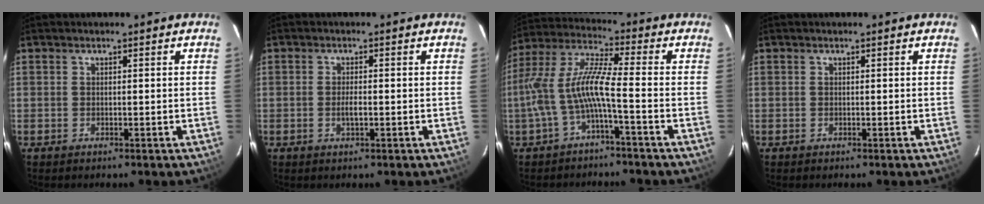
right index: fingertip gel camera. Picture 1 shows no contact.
{"total": 2.2, "force": [-0.5, 0.7, 2.0], "torque": [-0.039, -0.001, -0.008]}
{"total": 10.1, "force": [-3.4, 0.8, 9.5], "torque": [-0.206, 0.009, -0.064]}
{"total": 0.0}